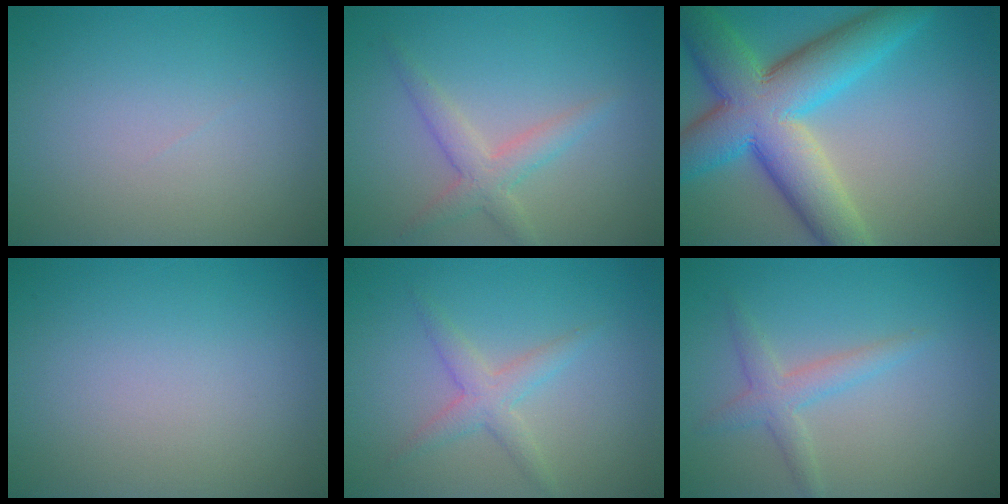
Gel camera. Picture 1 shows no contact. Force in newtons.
{"total": 2.7, "press": 2.7, "slide": 0.1}
{"total": 11.5, "press": 11.5, "slide": 0.4}
{"total": 0.0}
{"total": 2.4, "press": 2.4, "slide": 0.1}
{"total": 2.3, "press": 2.3, "slide": 0.0}